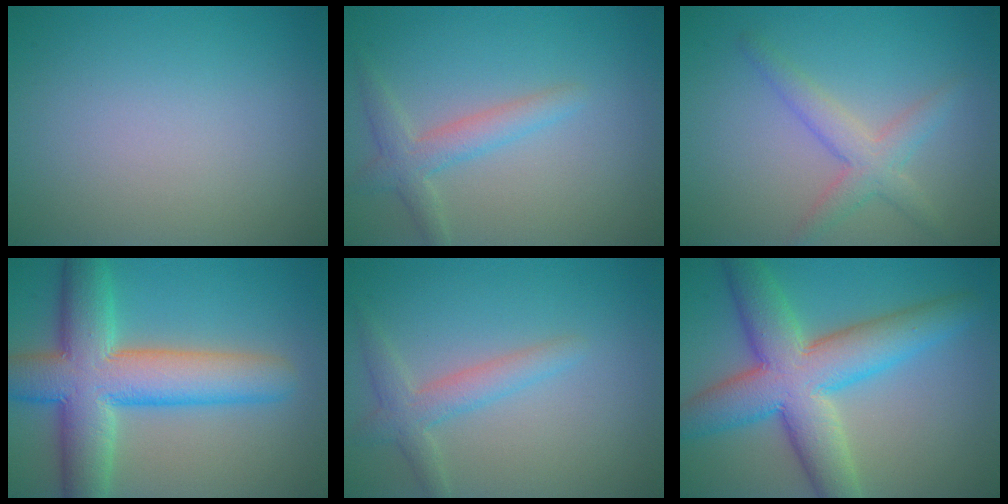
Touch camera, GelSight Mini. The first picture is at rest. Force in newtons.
{"total": 2.7, "press": 2.7, "slide": 0.3}
{"total": 3.0, "press": 3.0, "slide": 0.1}
{"total": 10.3, "press": 10.3, "slide": 0.5}
{"total": 2.7, "press": 2.7, "slide": 0.3}
{"total": 9.7, "press": 9.7, "slide": 0.6}